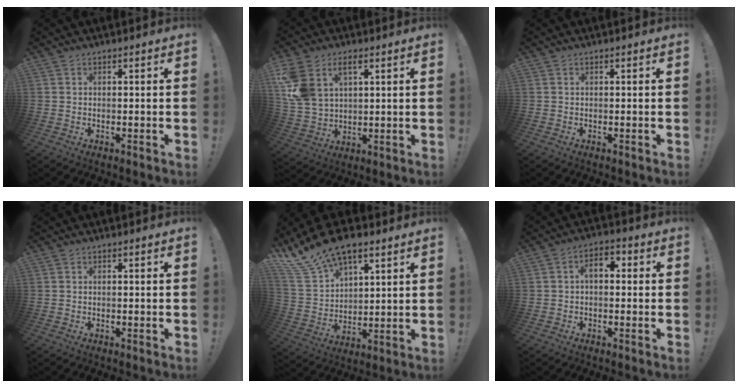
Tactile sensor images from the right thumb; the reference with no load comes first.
{"total": 11.5, "force": [5.3, 7.8, 6.6], "torque": [-0.149, -0.014, 0.105]}
{"total": 0.0}
{"total": 0.0}
{"total": 15.4, "force": [11.4, 7.6, 7.1], "torque": [-0.141, -0.073, 0.217]}
{"total": 4.6, "force": [0.2, 2.8, 3.7], "torque": [-0.055, 0.007, -0.001]}